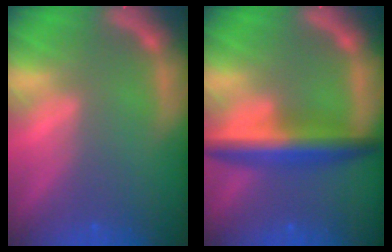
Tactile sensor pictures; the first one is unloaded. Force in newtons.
{"total": 6.0}